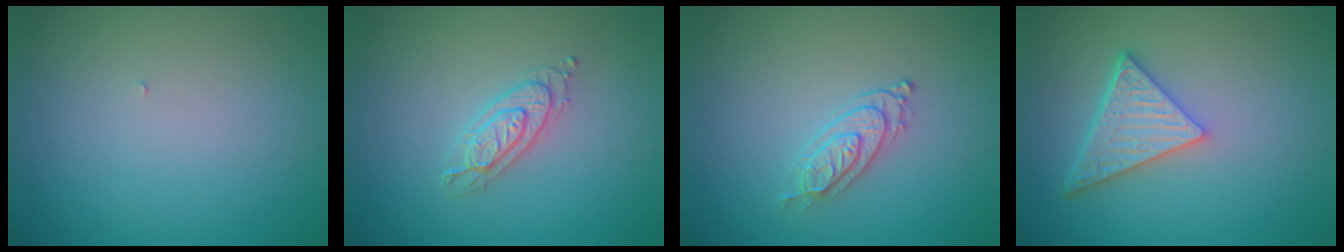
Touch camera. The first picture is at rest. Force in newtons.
{"total": 2.2, "press": 2.1, "slide": 0.4}
{"total": 2.3, "press": 2.1, "slide": 0.9}
{"total": 5.0, "press": 3.7, "slide": 3.3}